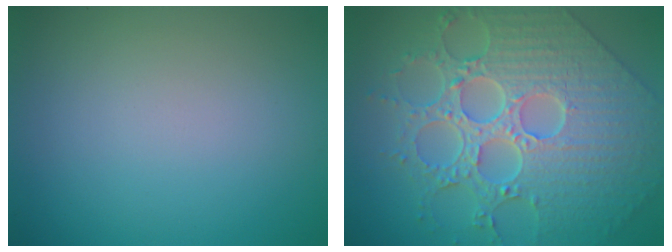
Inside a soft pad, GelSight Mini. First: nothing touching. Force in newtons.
{"total": 9.3, "press": 7.0, "slide": 6.2}